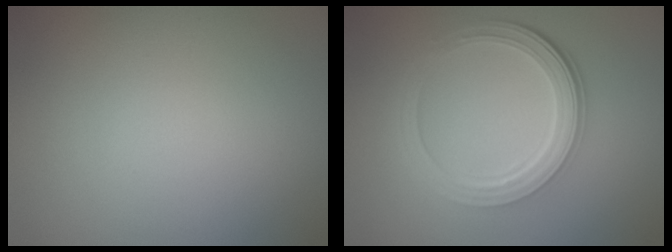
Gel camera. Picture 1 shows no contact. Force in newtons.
{"total": 5.1, "press": 3.7, "slide": 3.5}